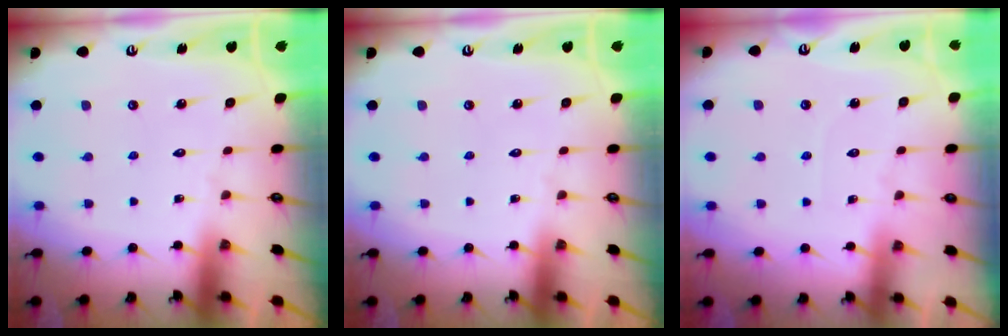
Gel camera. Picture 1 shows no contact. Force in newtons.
{"total": 0.0}
{"total": 2.9, "press": 2.8, "slide": 0.4}